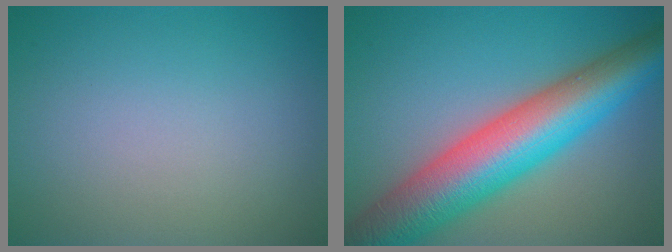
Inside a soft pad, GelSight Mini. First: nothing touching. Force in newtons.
{"total": 11.7, "press": 11.7, "slide": 0.5}